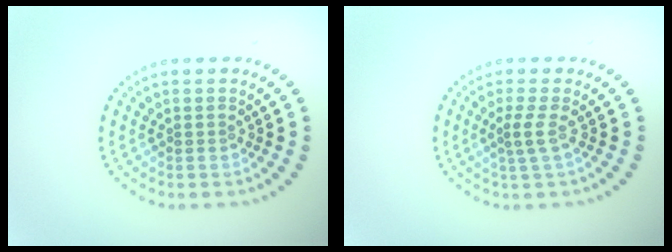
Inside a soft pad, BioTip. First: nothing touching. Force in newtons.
{"total": 1.5, "press": 1.1, "slide": 1.1}